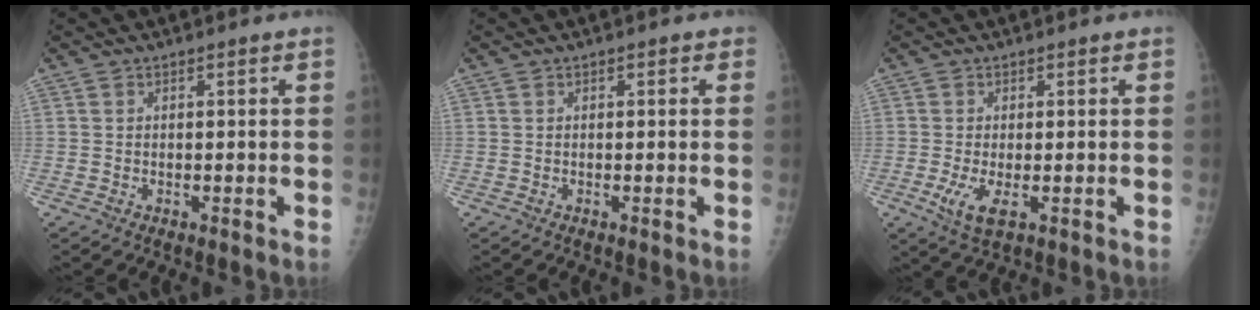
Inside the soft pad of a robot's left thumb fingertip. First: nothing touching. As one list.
[{"total": 1.2, "force": [0.6, 0.7, 0.8], "torque": [-0.001, 0.002, 0.003]}, {"total": 4.4, "force": [-0.6, 1.7, 4.0], "torque": [-0.084, -0.013, -0.008]}]